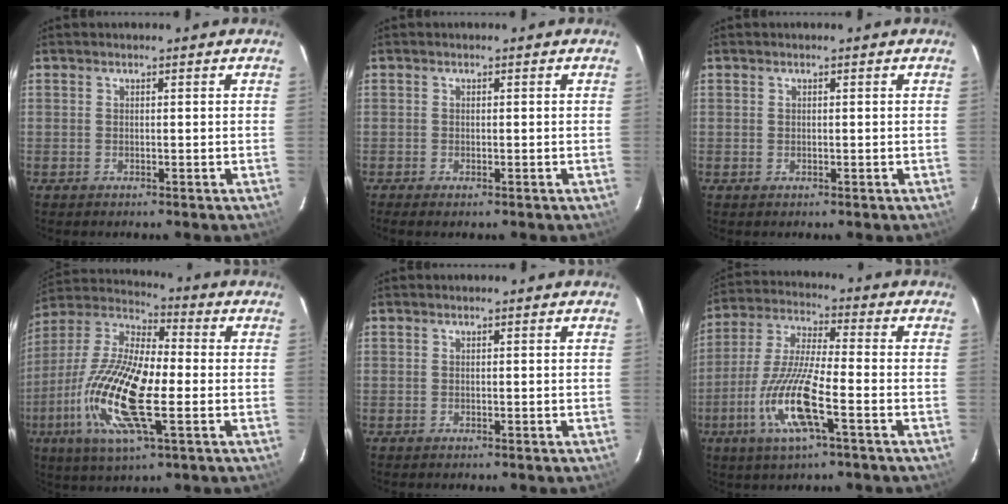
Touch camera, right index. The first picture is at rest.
{"total": 1.3, "force": [-0.9, 0.3, 0.8], "torque": [-0.017, -0.004, -0.016]}
{"total": 0.0}
{"total": 19.2, "force": [-4.7, 5.8, 17.7], "torque": [-0.366, -0.012, -0.101]}
{"total": 0.0}
{"total": 13.8, "force": [-5.2, 2.1, 12.5], "torque": [-0.268, -0.010, -0.106]}